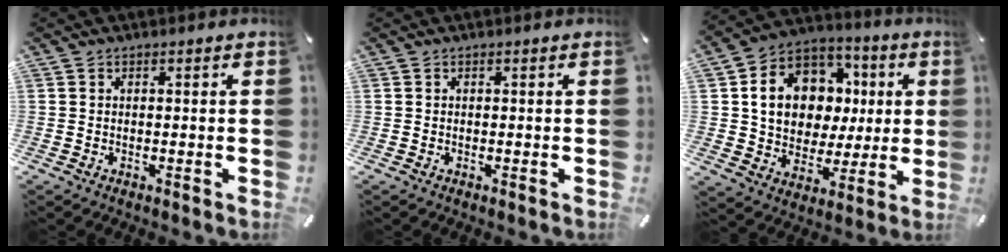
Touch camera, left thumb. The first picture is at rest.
{"total": 0.0}
{"total": 14.8, "force": [1.9, 12.5, 7.8], "torque": [-0.136, -0.004, 0.043]}